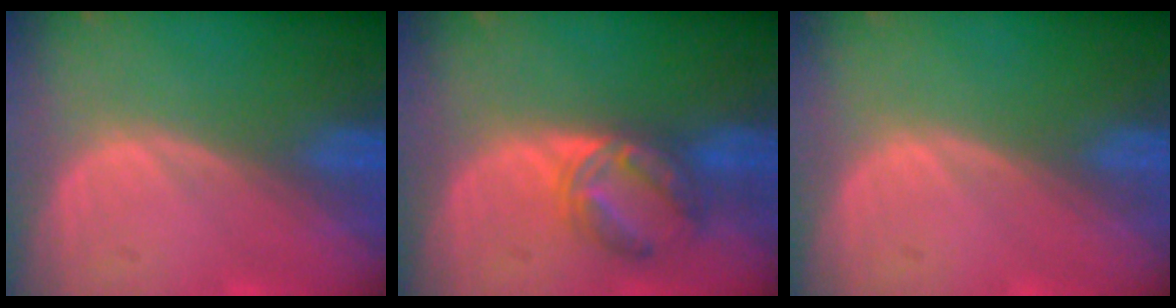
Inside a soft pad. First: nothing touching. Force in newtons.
{"total": 5.7, "press": 5.6, "slide": 0.9}
{"total": 0.0}